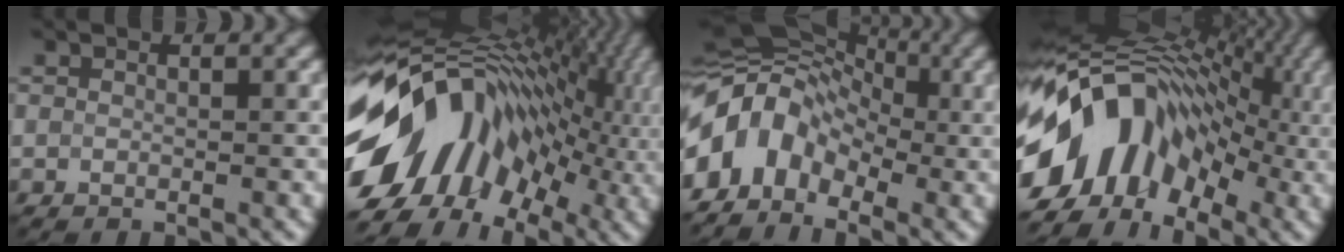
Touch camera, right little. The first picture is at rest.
{"total": 17.2, "force": [-3.2, 11.5, 12.3], "torque": [-0.213, 0.012, -0.062]}
{"total": 8.4, "force": [-2.2, 6.2, 5.2], "torque": [-0.090, 0.022, -0.065]}
{"total": 13.1, "force": [-3.0, 9.3, 8.7], "torque": [-0.137, 0.024, -0.070]}